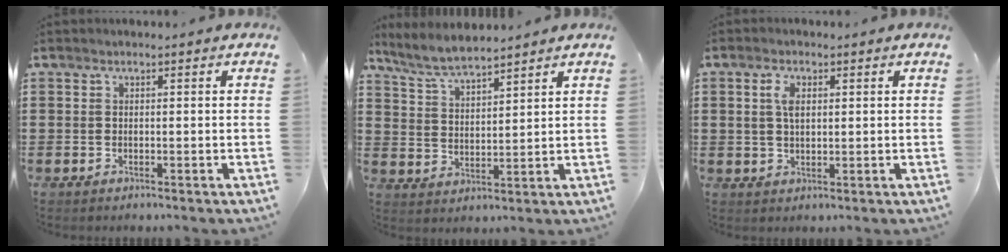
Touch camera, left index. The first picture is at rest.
{"total": 5.6, "force": [5.2, 0.7, 2.0], "torque": [-0.057, -0.016, 0.096]}
{"total": 3.3, "force": [1.0, 1.6, 2.7], "torque": [-0.052, 0.006, 0.015]}